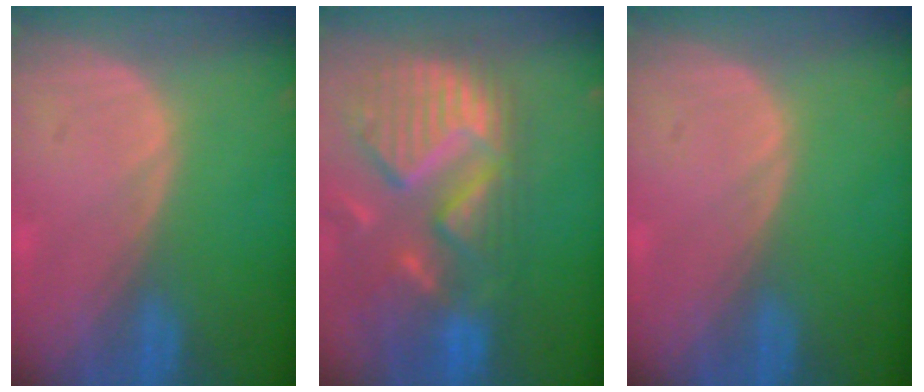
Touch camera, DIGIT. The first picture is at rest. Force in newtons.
{"total": 13.7, "press": 11.6, "slide": 7.3}
{"total": 0.0}